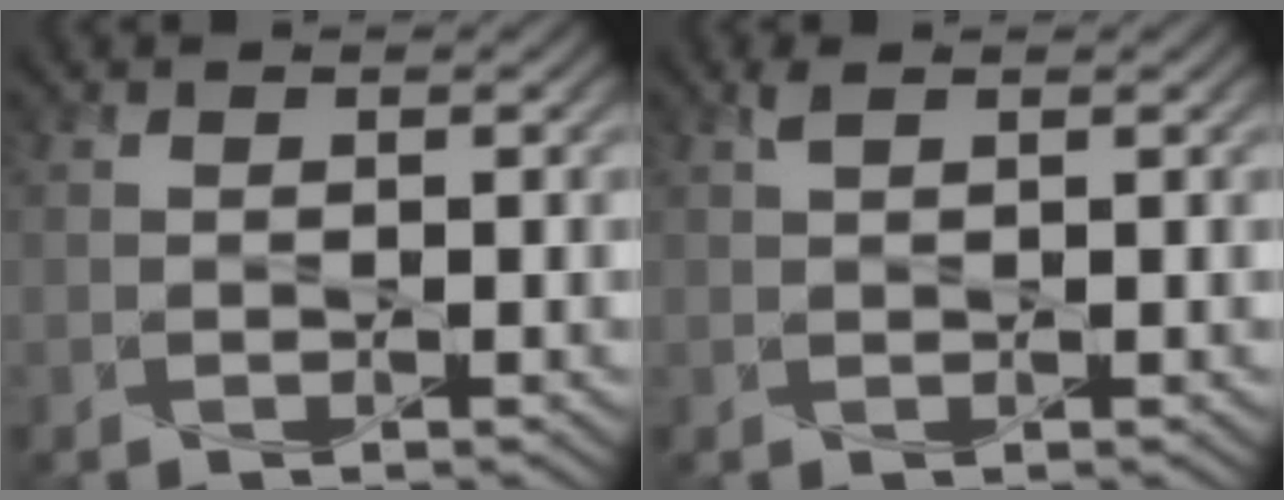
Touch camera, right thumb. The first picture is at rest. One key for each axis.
{"total": 1.0, "fx": 0.7, "fy": 0.2, "fz": 0.7, "tx": -0.021, "ty": 0.006, "tz": 0.014}